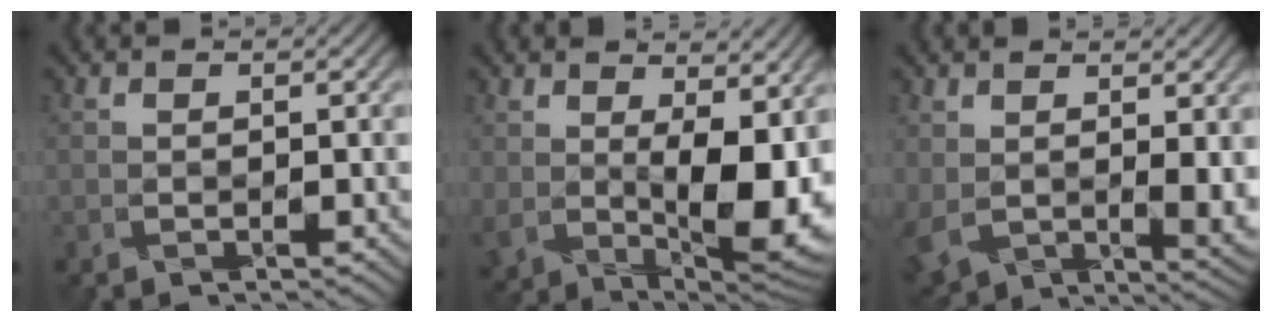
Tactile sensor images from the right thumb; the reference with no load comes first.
{"total": 12.1, "force": [1.6, 6.3, 10.2], "torque": [-0.167, -0.020, 0.038]}
{"total": 6.3, "force": [1.7, 3.7, 4.7], "torque": [-0.127, -0.026, 0.050]}